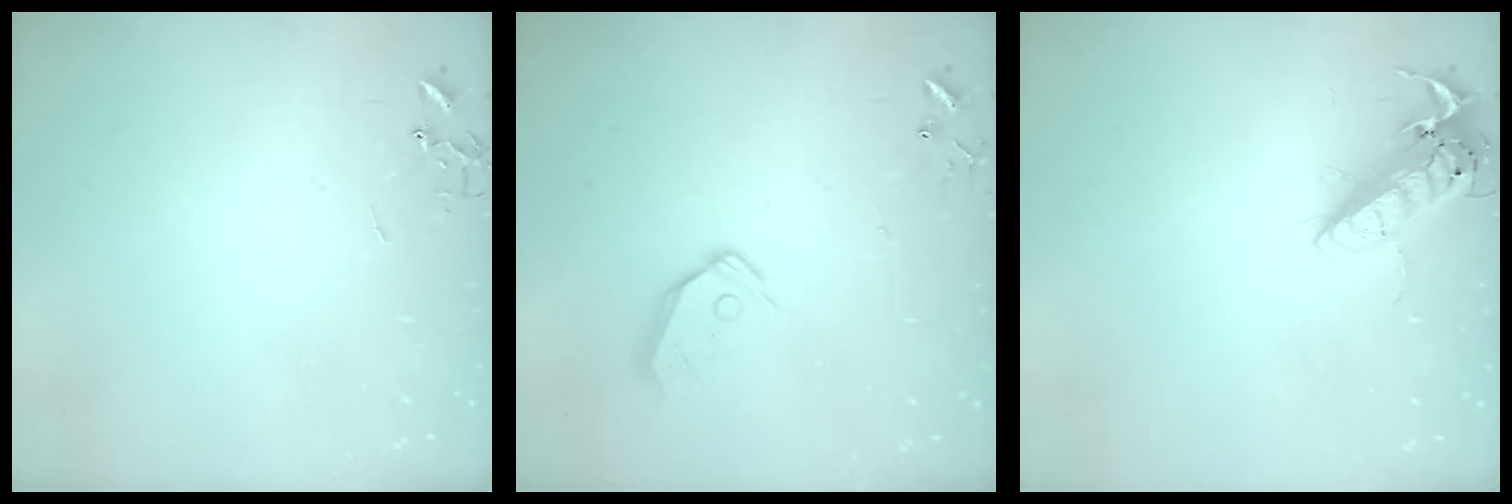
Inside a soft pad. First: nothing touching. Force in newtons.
{"total": 9.3, "press": 9.2, "slide": 1.2}
{"total": 14.9, "press": 14.7, "slide": 2.8}